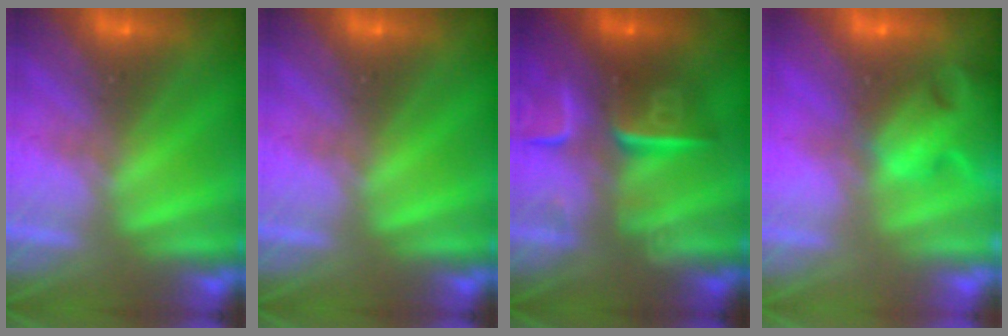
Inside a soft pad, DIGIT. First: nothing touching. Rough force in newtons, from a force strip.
{"total": 0.0}
{"total": 9.3}
{"total": 7.7}